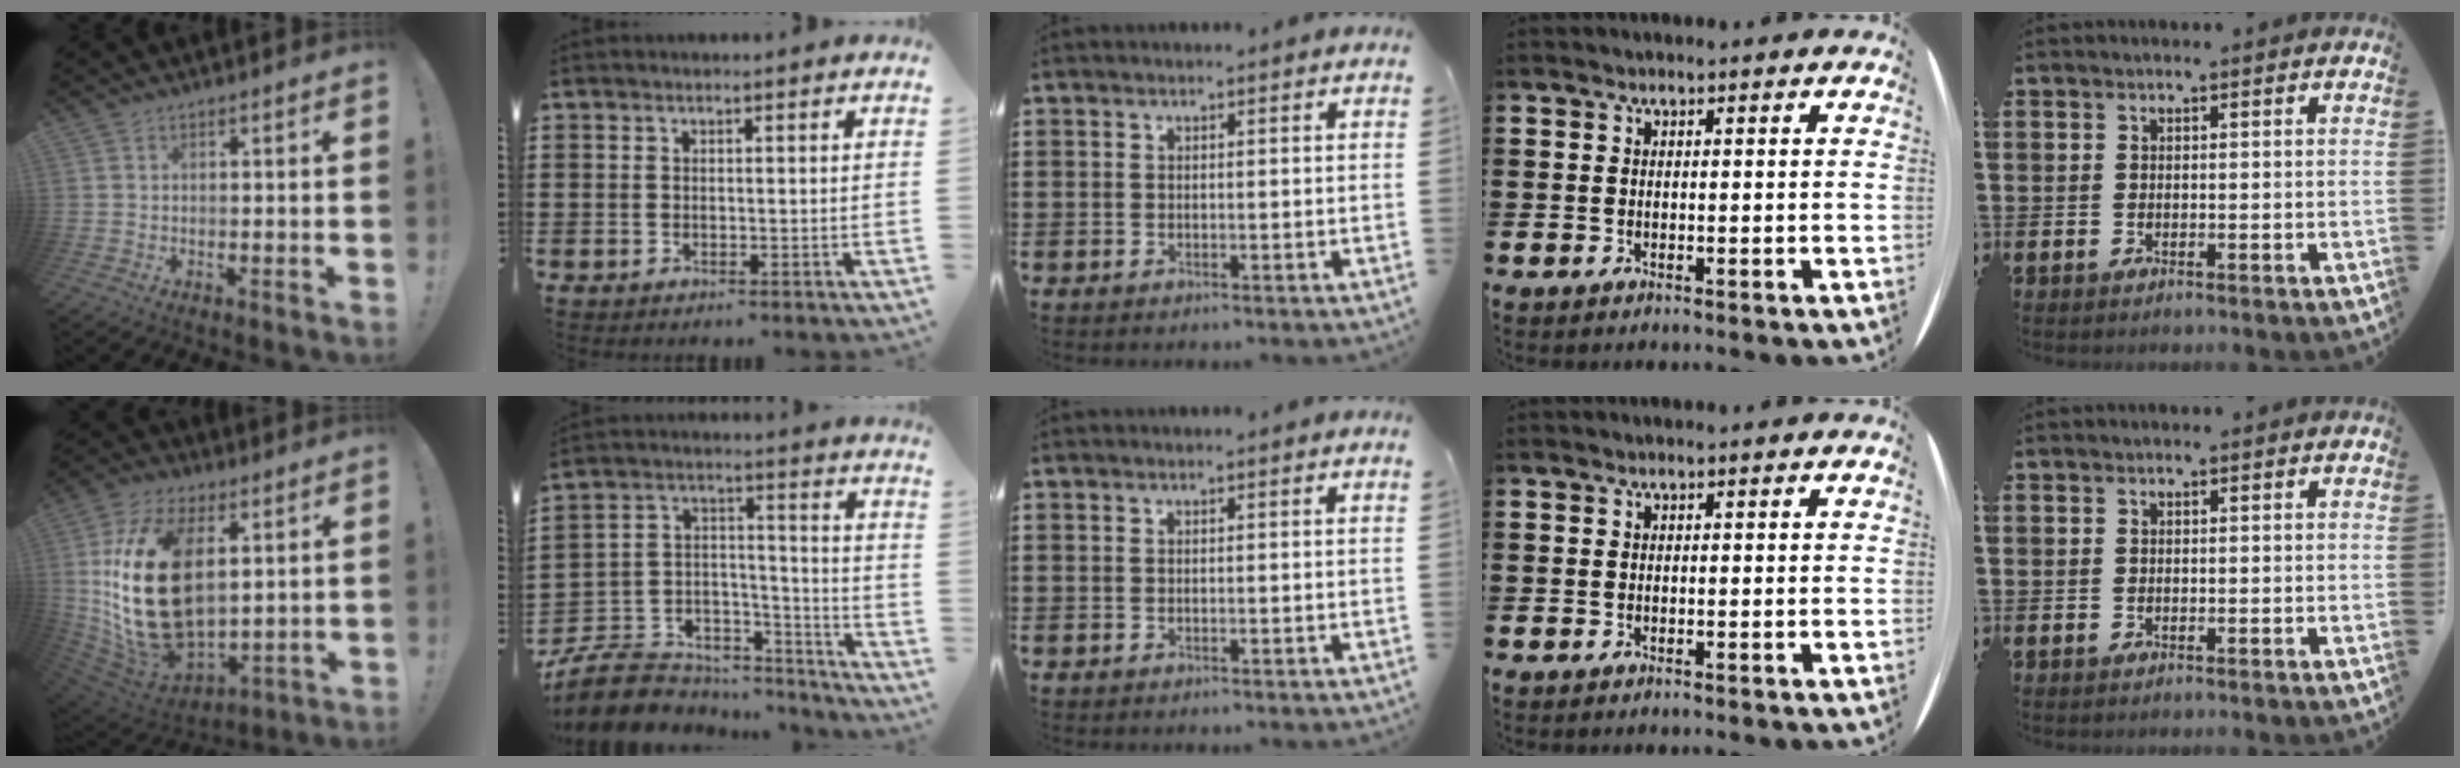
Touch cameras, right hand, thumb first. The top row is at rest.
{"thumb": {"total": 27.4, "force": [4.7, 16.4, 21.4], "torque": [-0.437, -0.029, 0.090]}, "index": {"total": 8.5, "force": [-7.0, 4.4, 2.1], "torque": [-0.053, 0.017, -0.134]}}